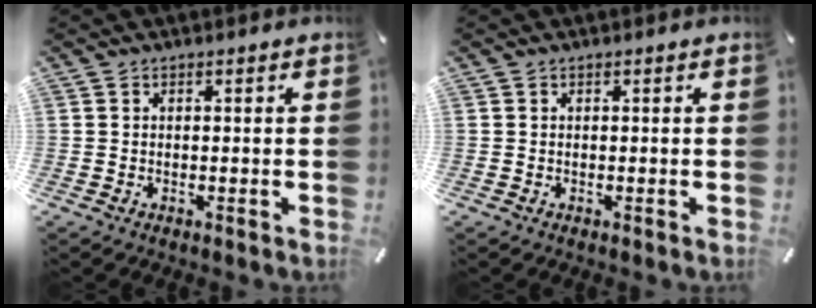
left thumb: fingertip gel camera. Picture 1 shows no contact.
{"total": 0.0}